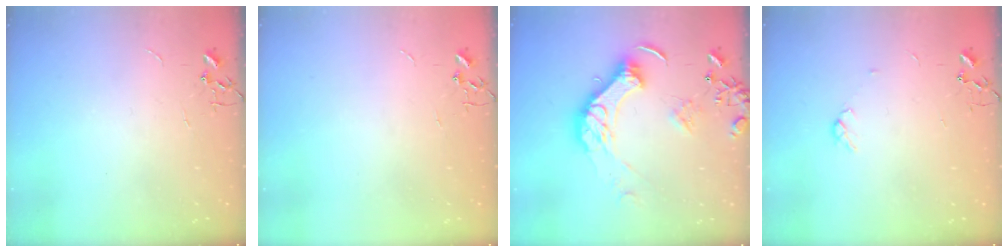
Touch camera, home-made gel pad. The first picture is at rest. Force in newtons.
{"total": 0.0}
{"total": 16.2, "press": 16.0, "slide": 2.3}
{"total": 2.9, "press": 2.8, "slide": 0.5}